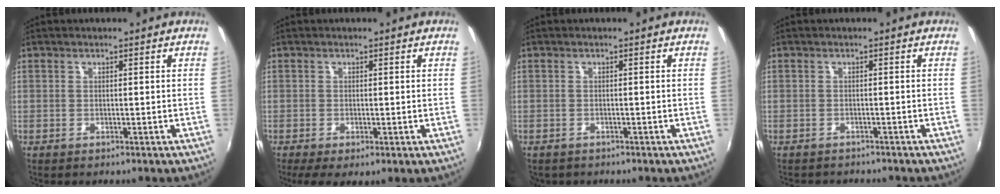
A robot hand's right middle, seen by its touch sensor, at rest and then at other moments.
{"total": 3.3, "force": [-1.0, 0.9, 3.0], "torque": [-0.053, -0.016, -0.012]}
{"total": 1.8, "force": [-1.2, 1.2, 0.4], "torque": [-0.013, -0.007, -0.018]}
{"total": 3.2, "force": [-3.0, 0.9, 0.8], "torque": [-0.024, -0.012, -0.044]}